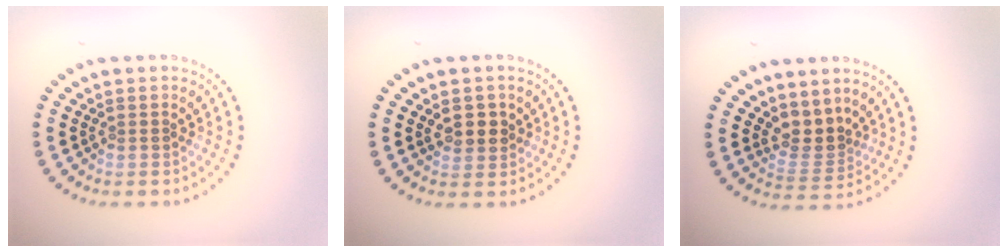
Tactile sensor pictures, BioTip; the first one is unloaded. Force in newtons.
{"total": 1.7, "press": 1.6, "slide": 0.5}
{"total": 2.8, "press": 1.9, "slide": 2.1}